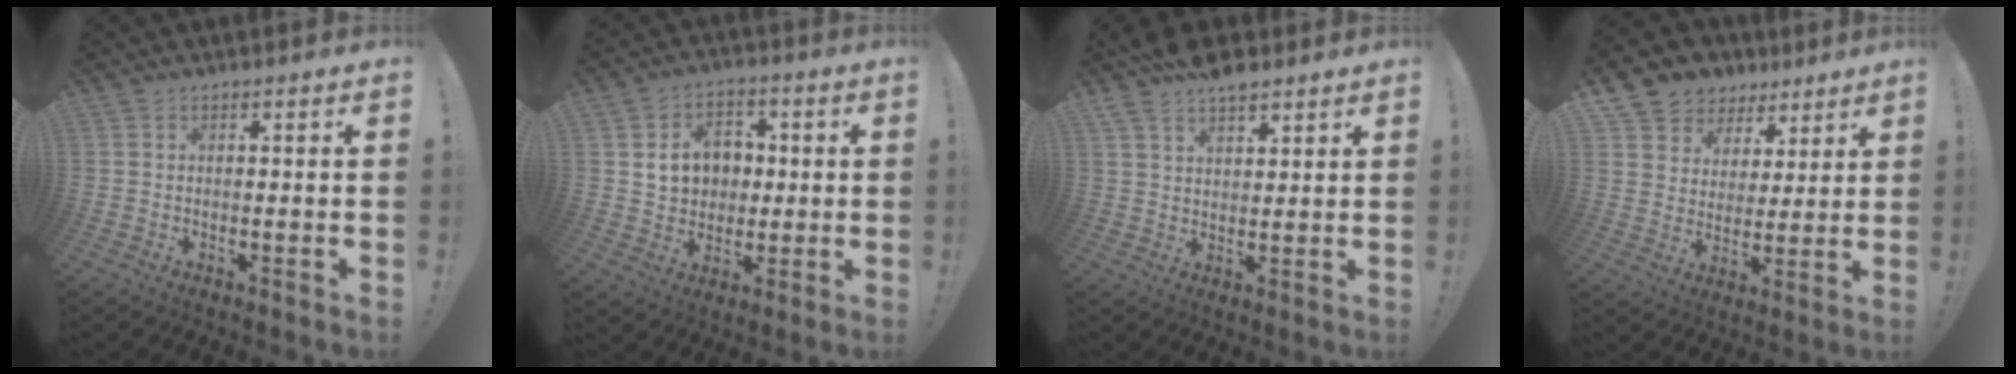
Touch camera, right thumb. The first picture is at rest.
{"total": 11.5, "force": [2.3, 9.9, 5.4], "torque": [-0.067, -0.006, 0.051]}
{"total": 8.0, "force": [6.4, 3.2, 3.6], "torque": [-0.065, -0.032, 0.120]}
{"total": 8.4, "force": [4.5, 7.0, 1.4], "torque": [-0.021, -0.041, 0.094]}